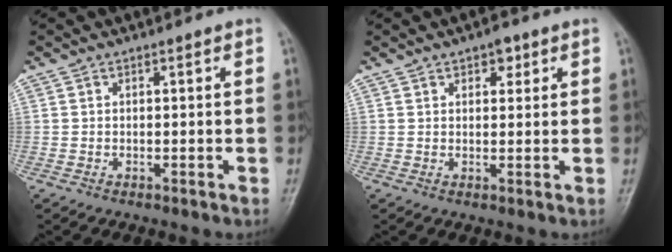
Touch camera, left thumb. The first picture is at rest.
{"total": 3.1, "force": [1.7, 1.7, 1.9], "torque": [-0.010, -0.004, 0.021]}